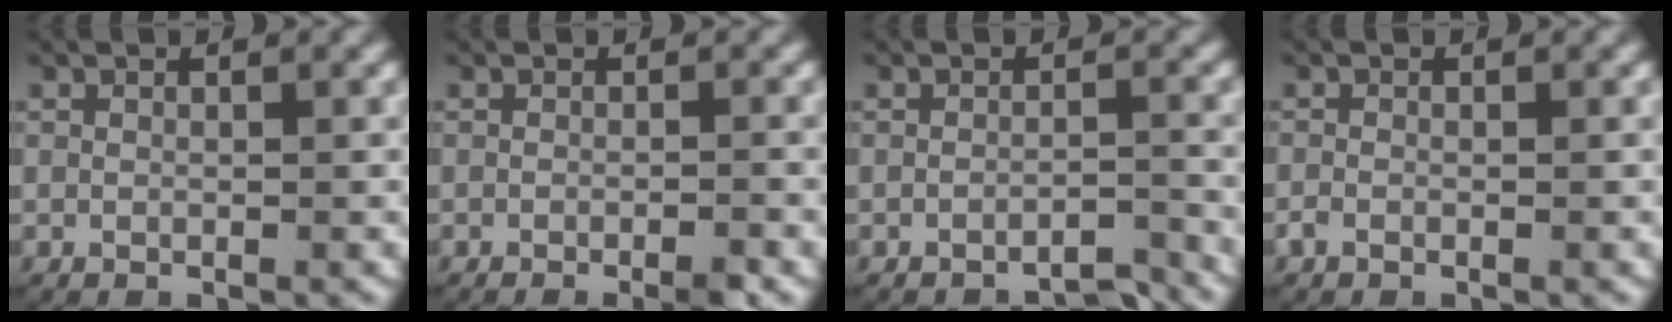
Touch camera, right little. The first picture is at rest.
{"total": 1.3, "force": [-1.0, 0.1, 0.8], "torque": [-0.008, 0.000, -0.017]}
{"total": 2.3, "force": [-2.3, 0.2, 0.3], "torque": [0.004, 0.001, -0.042]}
{"total": 0.8, "force": [-0.5, 0.6, 0.3], "torque": [-0.008, 0.001, -0.011]}